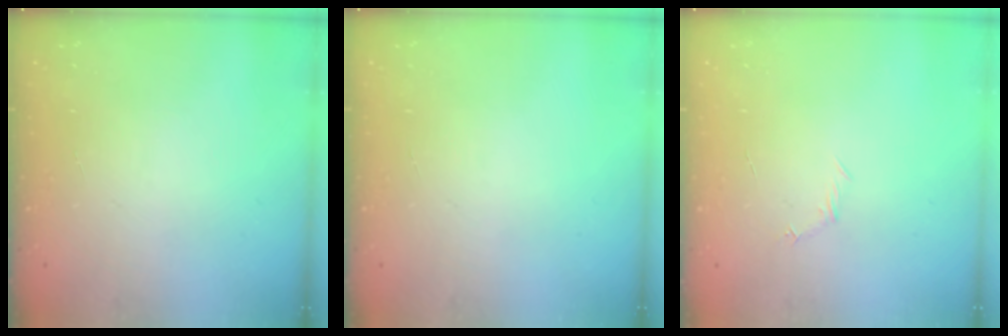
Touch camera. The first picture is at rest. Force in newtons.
{"total": 0.0}
{"total": 3.9, "press": 3.7, "slide": 1.0}